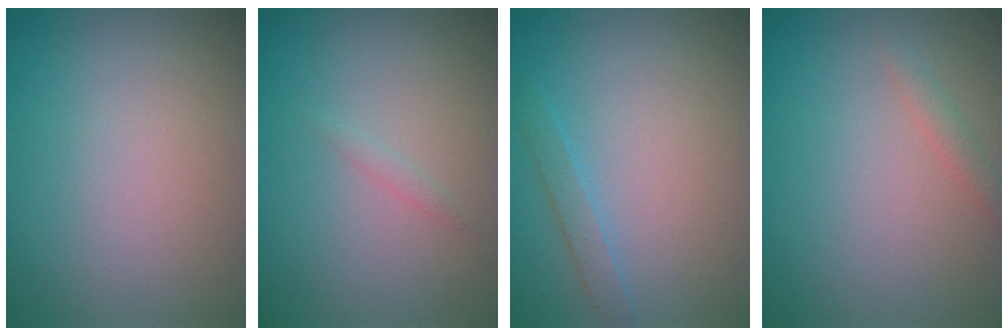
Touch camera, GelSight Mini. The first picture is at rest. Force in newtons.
{"total": 0.6, "press": 0.6, "slide": 0.0}
{"total": 1.3, "press": 1.3, "slide": 0.1}
{"total": 1.0, "press": 1.0, "slide": 0.1}